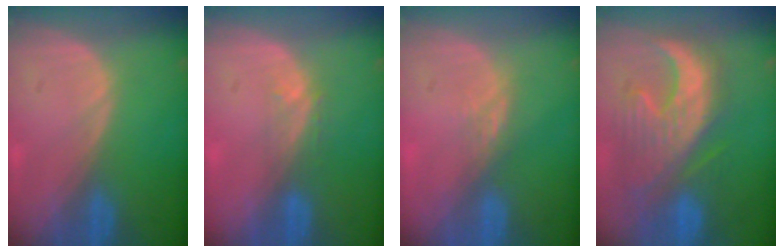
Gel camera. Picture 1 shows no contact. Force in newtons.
{"total": 2.8, "press": 2.1, "slide": 1.7}
{"total": 2.4, "press": 1.9, "slide": 1.4}
{"total": 11.1, "press": 10.7, "slide": 2.9}